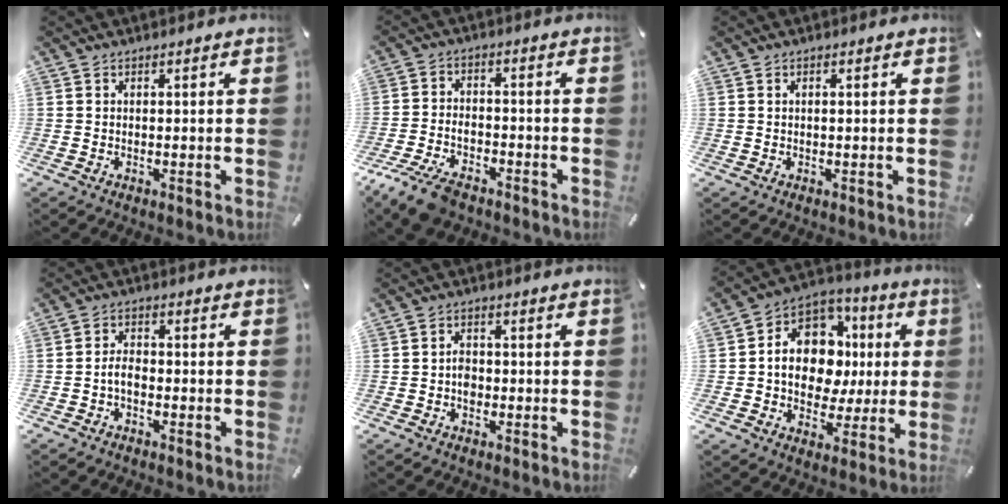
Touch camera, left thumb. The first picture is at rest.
{"total": 7.9, "force": [-5.7, 3.8, 4.0], "torque": [-0.087, 0.023, -0.108]}
{"total": 0.6, "force": [0.1, 0.1, 0.6], "torque": [-0.010, 0.001, 0.002]}
{"total": 3.3, "force": [-1.4, 1.9, 2.4], "torque": [-0.050, 0.007, -0.028]}
{"total": 3.0, "force": [-0.7, 2.3, 1.7], "torque": [-0.032, 0.006, -0.013]}
{"total": 14.3, "force": [0.3, 11.8, 8.1], "torque": [-0.131, -0.010, 0.011]}